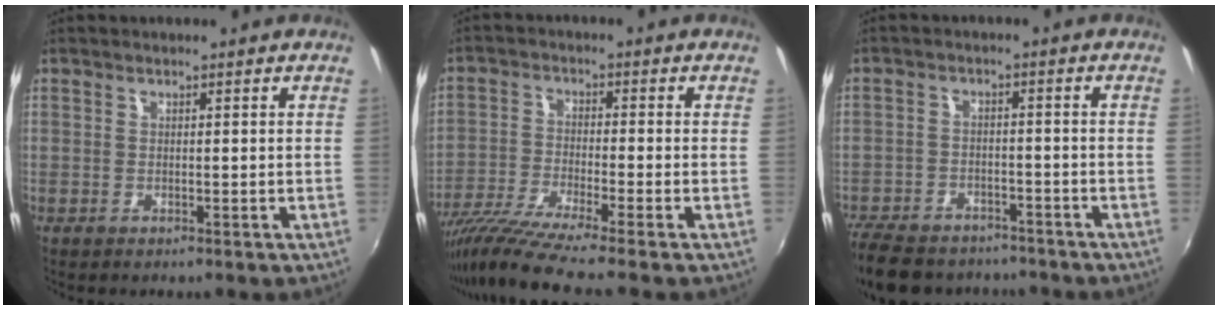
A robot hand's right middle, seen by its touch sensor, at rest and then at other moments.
{"total": 10.5, "force": [-8.7, -1.2, 5.8], "torque": [-0.120, -0.035, -0.160]}
{"total": 16.6, "force": [-13.4, 7.6, 6.4], "torque": [-0.170, -0.005, -0.204]}